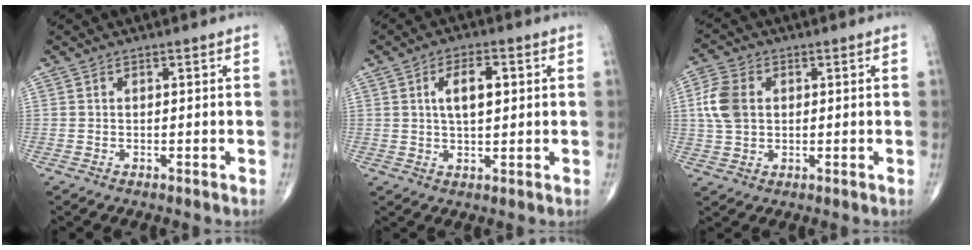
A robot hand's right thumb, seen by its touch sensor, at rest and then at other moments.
{"total": 6.2, "force": [1.5, 2.9, 5.3], "torque": [-0.081, -0.001, 0.023]}
{"total": 7.3, "force": [1.1, 5.2, 5.0], "torque": [-0.107, 0.006, 0.019]}